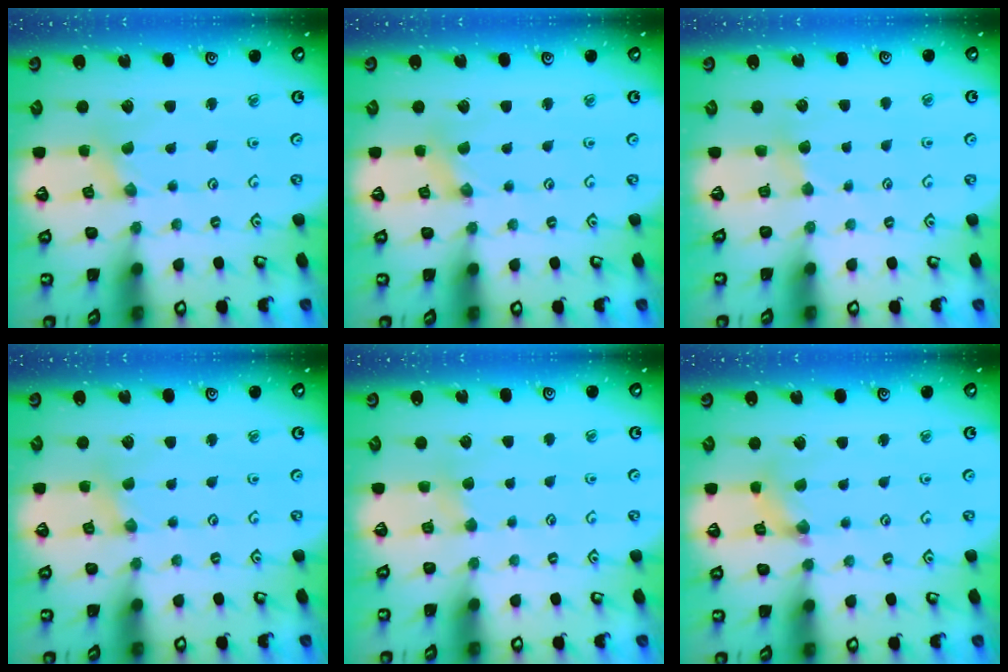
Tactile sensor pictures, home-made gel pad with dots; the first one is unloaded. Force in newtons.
{"total": 1.7, "press": 1.7, "slide": 0.3}
{"total": 3.2, "press": 3.1, "slide": 0.5}
{"total": 2.3, "press": 2.3, "slide": 0.4}
{"total": 2.4, "press": 2.3, "slide": 0.5}
{"total": 2.2, "press": 2.2, "slide": 0.4}